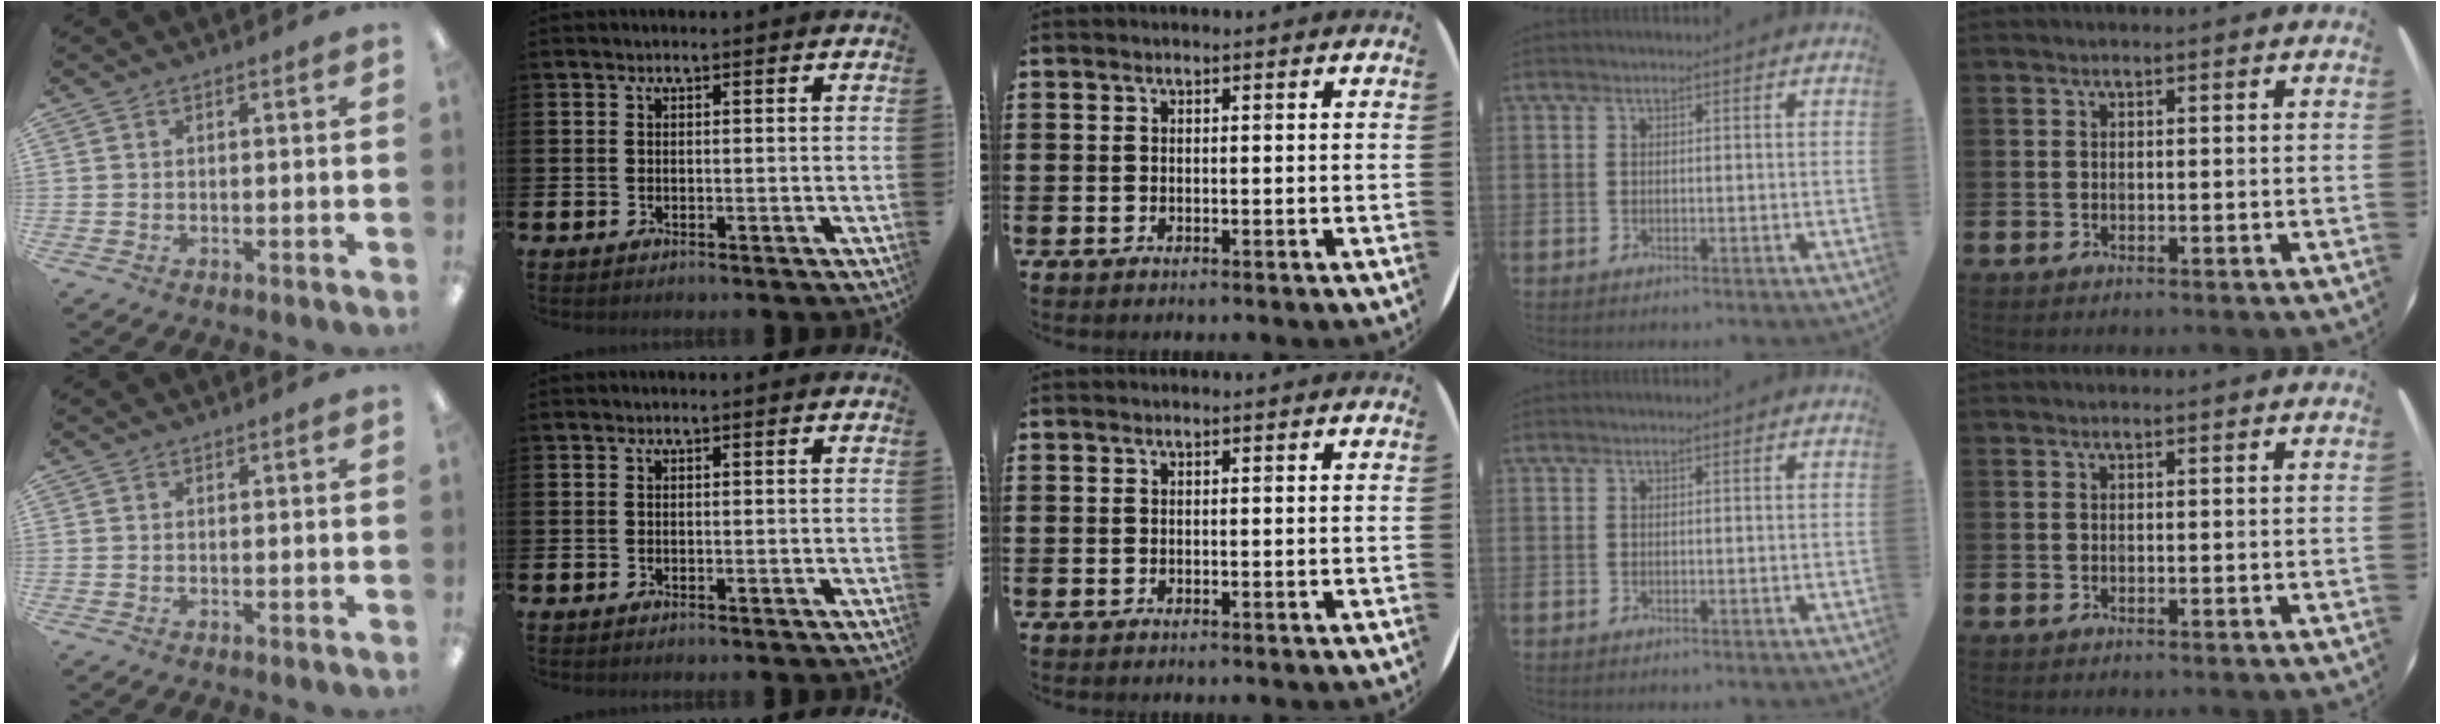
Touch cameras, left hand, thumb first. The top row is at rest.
{}